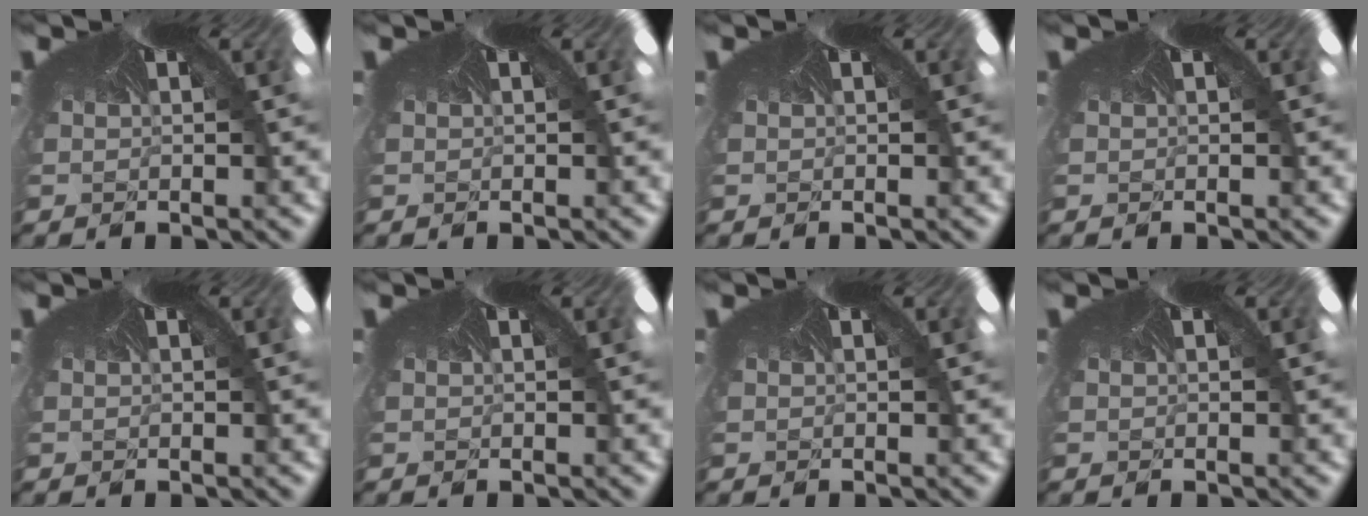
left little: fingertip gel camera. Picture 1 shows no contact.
{"total": 0.0}
{"total": 0.0}
{"total": 0.0}
{"total": 0.0}
{"total": 0.0}
{"total": 0.0}
{"total": 0.0}